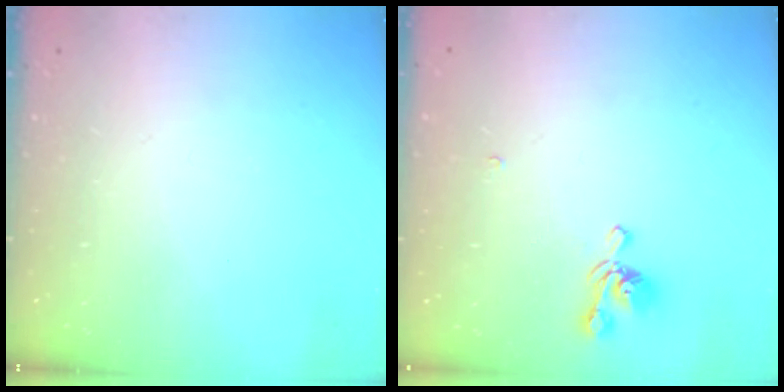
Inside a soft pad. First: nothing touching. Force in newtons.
{"total": 1.6, "press": 1.3, "slide": 0.9}